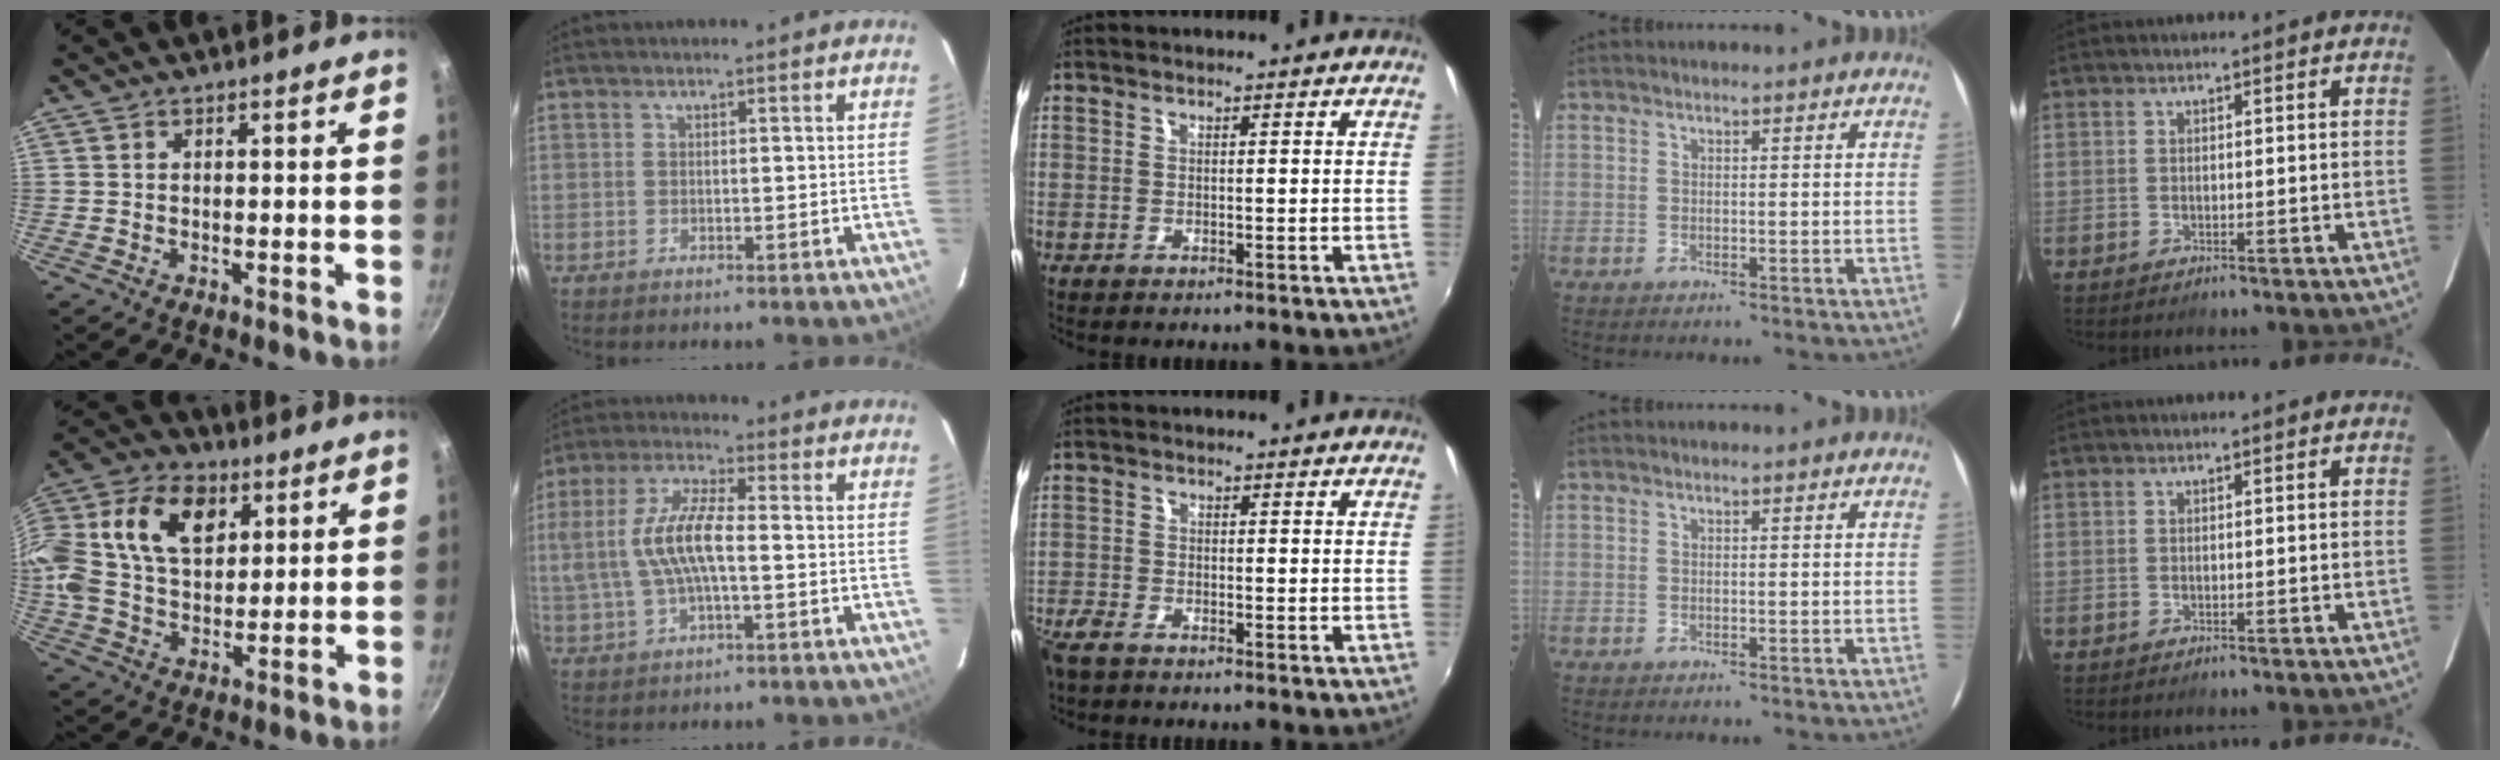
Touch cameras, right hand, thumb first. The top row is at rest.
{"thumb": {"total": 24.6, "force": [8.3, 16.5, 16.2], "torque": [-0.336, 0.022, 0.136]}, "index": {"total": 10.6, "force": [-0.6, 3.4, 10.0], "torque": [-0.203, 0.007, -0.008]}, "middle": {"total": 4.1, "force": [-3.3, 1.3, 2.0], "torque": [-0.056, -0.014, -0.069]}}